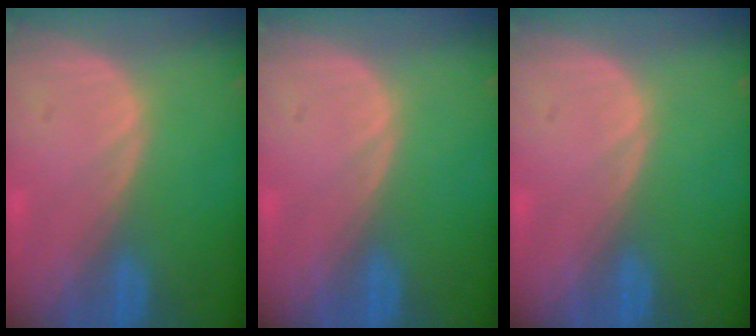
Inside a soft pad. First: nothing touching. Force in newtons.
{"total": 0.0}
{"total": 0.0}